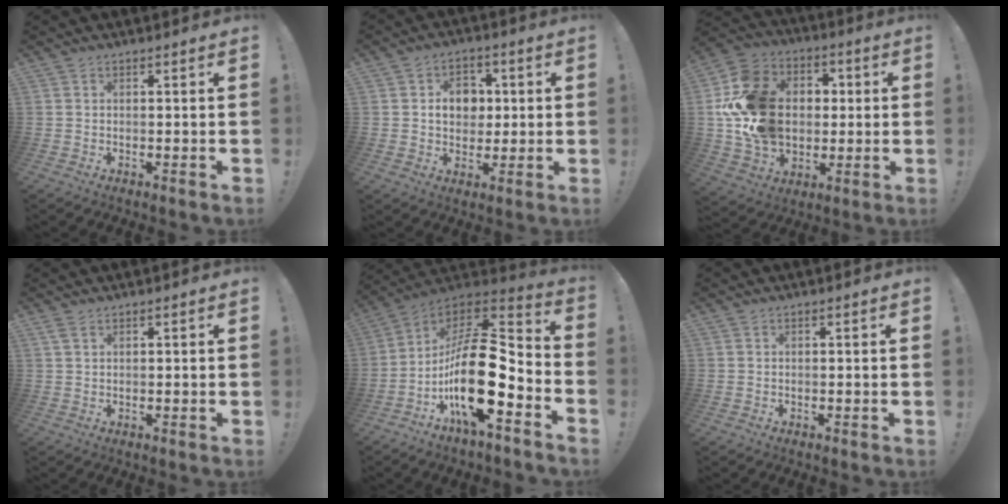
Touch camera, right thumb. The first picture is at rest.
{"total": 9.1, "force": [1.2, 7.5, 5.0], "torque": [-0.062, 0.003, 0.025]}
{"total": 20.4, "force": [0.7, 16.6, 11.8], "torque": [-0.196, 0.018, 0.029]}
{"total": 1.9, "force": [1.5, 0.7, 1.0], "torque": [-0.013, -0.002, 0.026]}
{"total": 23.4, "force": [-5.9, 9.1, 20.8], "torque": [-0.379, 0.027, -0.096]}
{"total": 0.0}